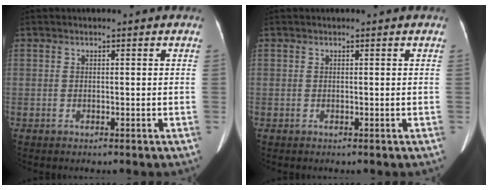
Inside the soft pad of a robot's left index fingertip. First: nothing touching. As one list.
[{"total": 0.0}]